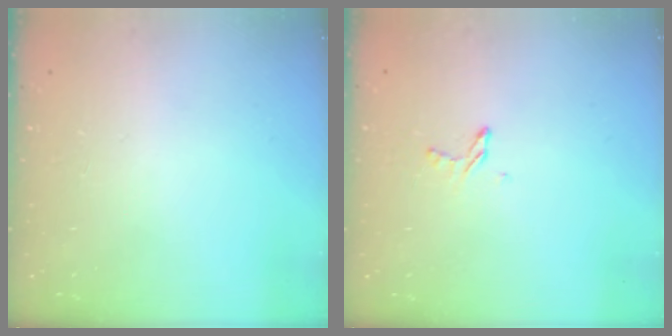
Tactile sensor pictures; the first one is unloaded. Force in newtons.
{"total": 3.8, "press": 3.8, "slide": 0.3}